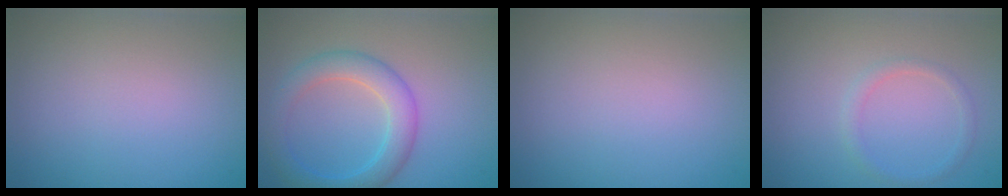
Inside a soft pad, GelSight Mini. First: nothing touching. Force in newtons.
{"total": 4.2, "press": 4.2, "slide": 0.2}
{"total": 0.0}
{"total": 1.2, "press": 1.2, "slide": 0.0}